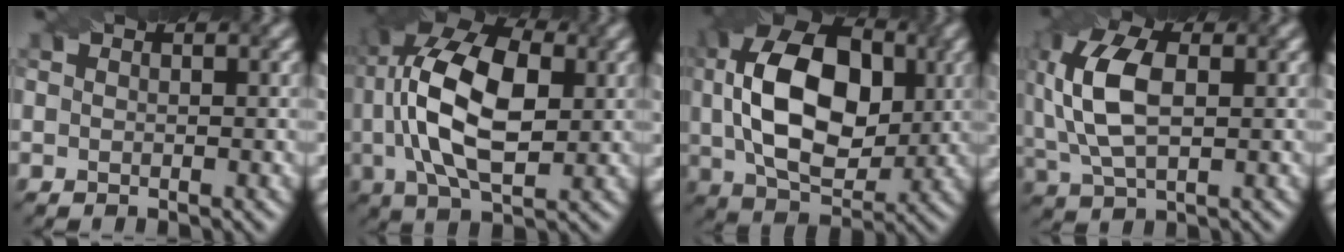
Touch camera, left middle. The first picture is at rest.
{"total": 12.5, "force": [1.3, 6.3, 10.6], "torque": [-0.210, 0.020, 0.017]}
{"total": 13.4, "force": [1.4, 8.5, 10.3], "torque": [-0.201, 0.007, 0.029]}
{"total": 8.2, "force": [1.1, 4.5, 6.7], "torque": [-0.169, 0.011, 0.020]}